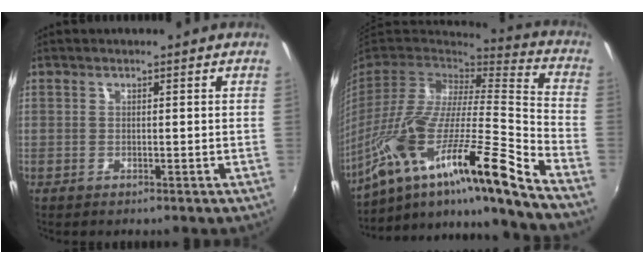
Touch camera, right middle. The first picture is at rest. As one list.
[{"total": 28.8, "force": [-18.6, 1.1, 22.0], "torque": [-0.332, -0.060, -0.323]}]